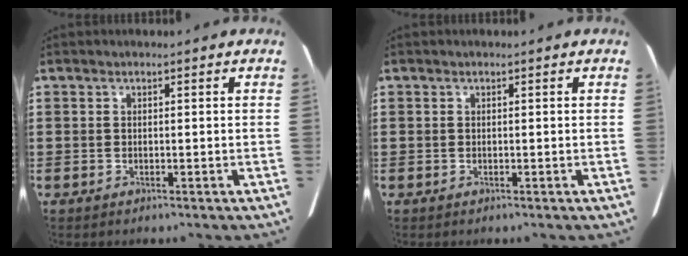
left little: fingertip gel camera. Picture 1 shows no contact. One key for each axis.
{"total": 0.0}